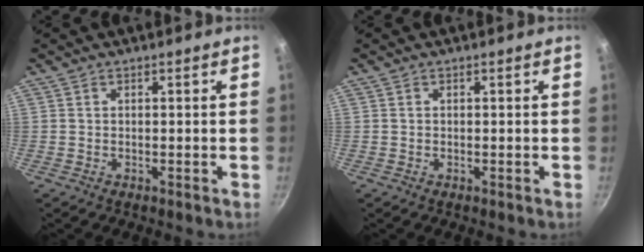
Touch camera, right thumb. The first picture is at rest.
{"total": 0.0}